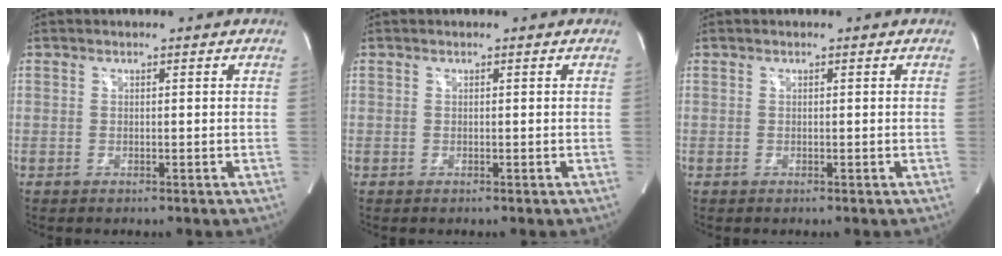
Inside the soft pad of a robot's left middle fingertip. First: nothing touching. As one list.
[{"total": 0.0}, {"total": 0.0}]